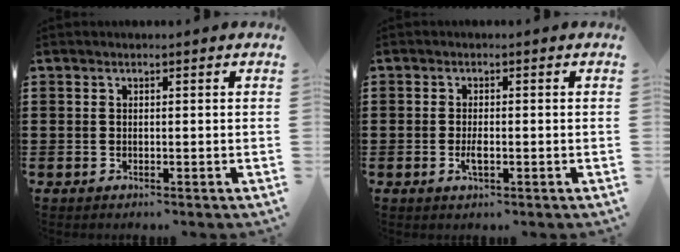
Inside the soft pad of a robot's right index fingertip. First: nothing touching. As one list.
[{"total": 2.1, "force": [-0.6, 0.5, 2.0], "torque": [-0.045, -0.008, -0.011]}]